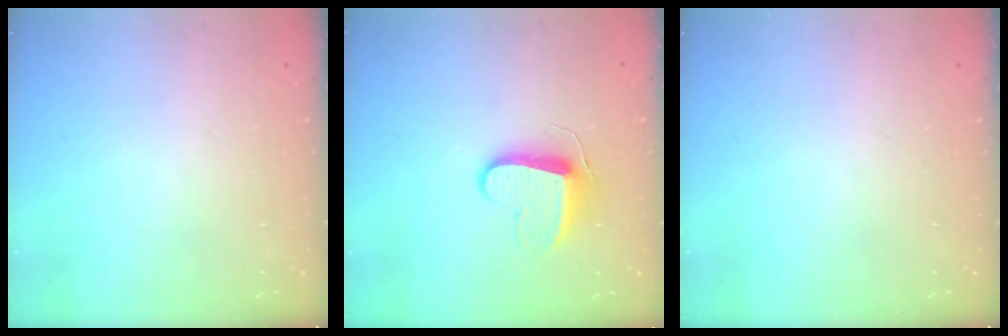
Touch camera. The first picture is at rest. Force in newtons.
{"total": 9.5, "press": 9.5, "slide": 0.2}
{"total": 0.0}